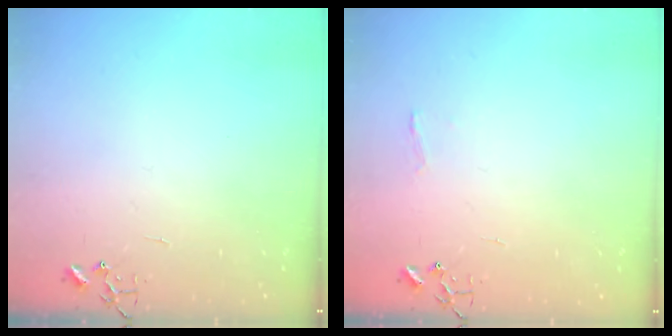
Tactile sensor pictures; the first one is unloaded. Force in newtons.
{"total": 4.8, "press": 4.8, "slide": 0.6}